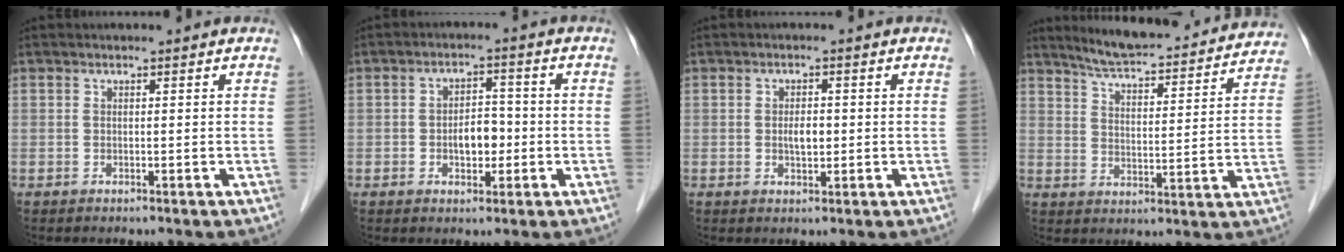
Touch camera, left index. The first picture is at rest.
{"total": 4.6, "force": [-1.3, 2.6, 3.6], "torque": [-0.062, 0.008, -0.018]}
{"total": 2.4, "force": [-0.3, 1.2, 2.1], "torque": [-0.040, -0.002, -0.004]}
{"total": 20.3, "force": [18.8, 2.5, 7.1], "torque": [-0.101, -0.010, 0.248]}